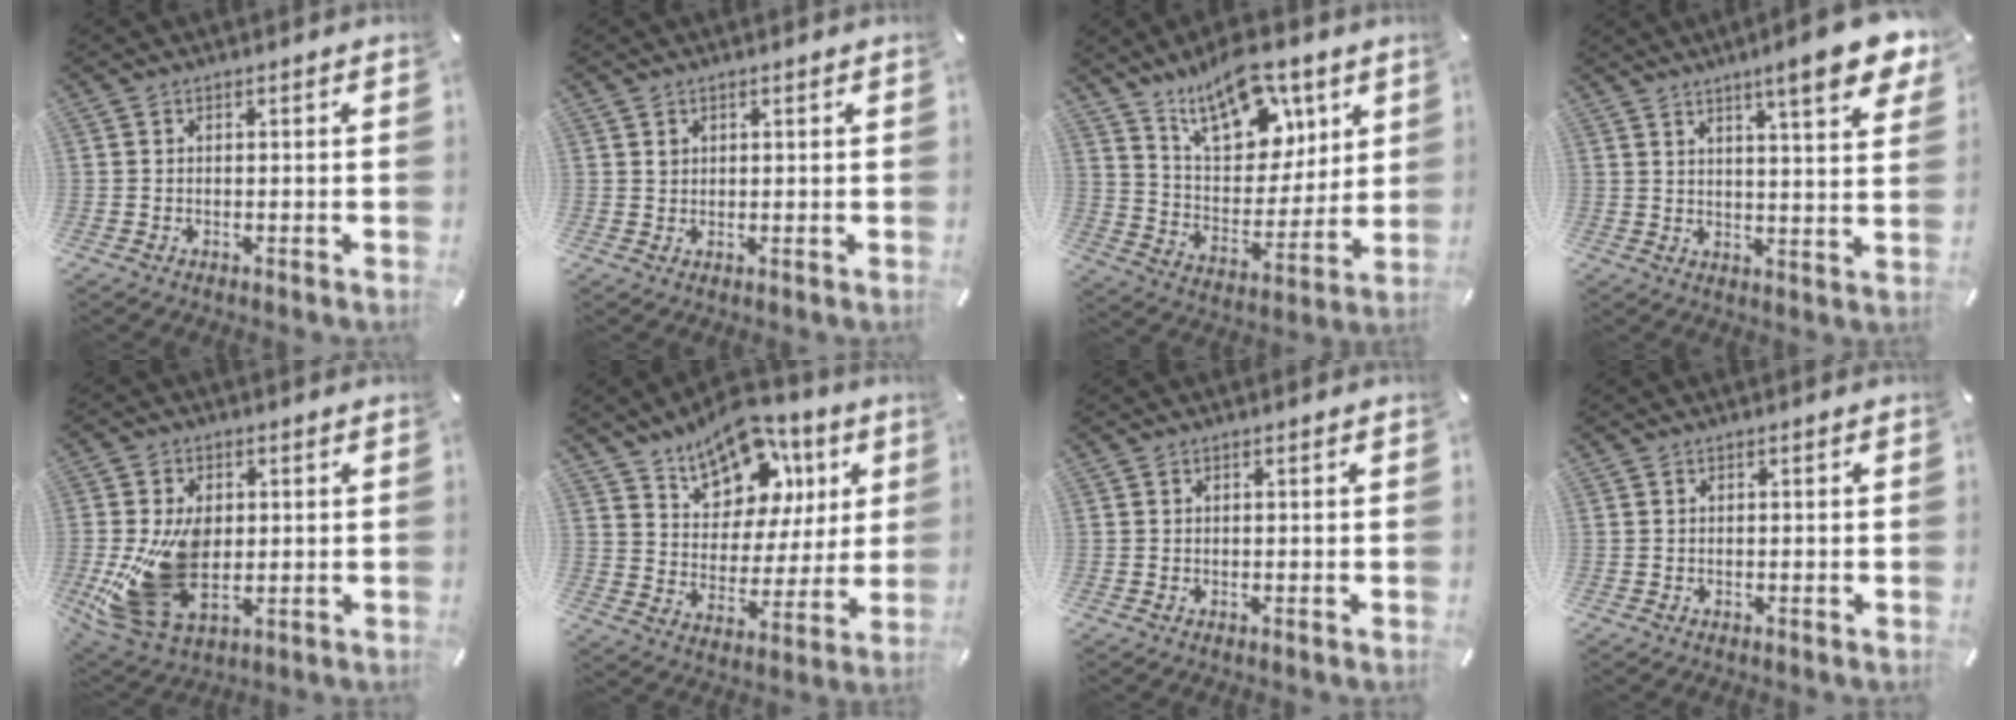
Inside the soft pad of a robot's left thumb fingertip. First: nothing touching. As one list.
[{"total": 1.3, "force": [0.8, 1.0, 0.2], "torque": [0.004, -0.003, 0.014]}, {"total": 17.6, "force": [11.5, 9.6, 9.2], "torque": [-0.152, -0.059, 0.207]}, {"total": 10.8, "force": [7.1, 1.6, 8.0], "torque": [-0.111, -0.041, 0.112]}, {"total": 15.7, "force": [-0.2, 10.8, 11.5], "torque": [-0.249, -0.008, -0.001]}, {"total": 15.6, "force": [10.2, 9.9, 6.3], "torque": [-0.095, -0.069, 0.185]}, {"total": 0.0}, {"total": 0.0}]